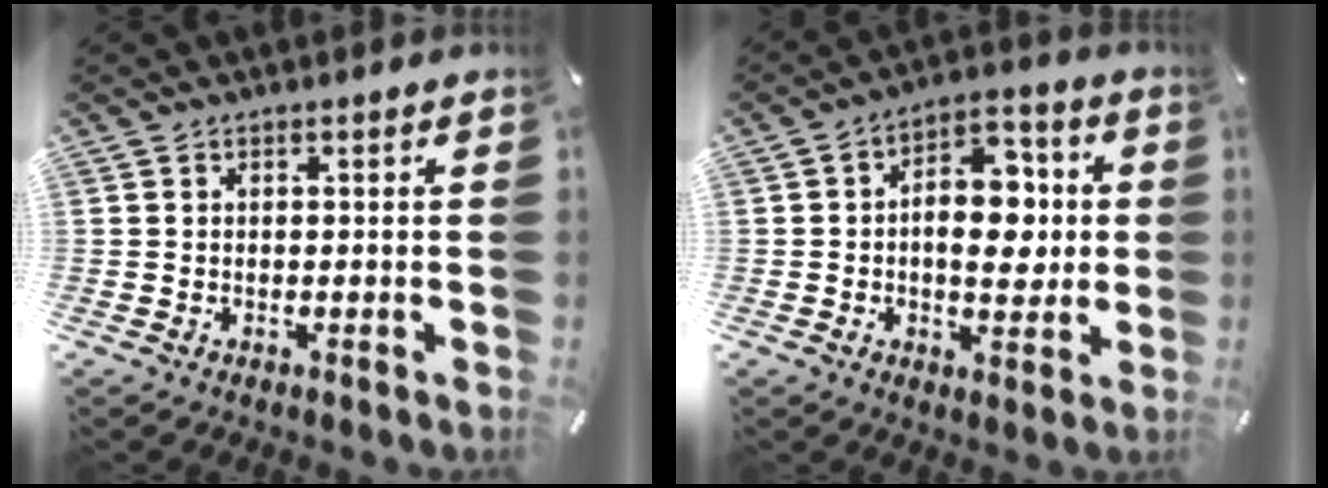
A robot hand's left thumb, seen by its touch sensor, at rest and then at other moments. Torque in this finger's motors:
{"motor_torque": [0.30, 0.87, 0.54, -0.30, 0.13]}